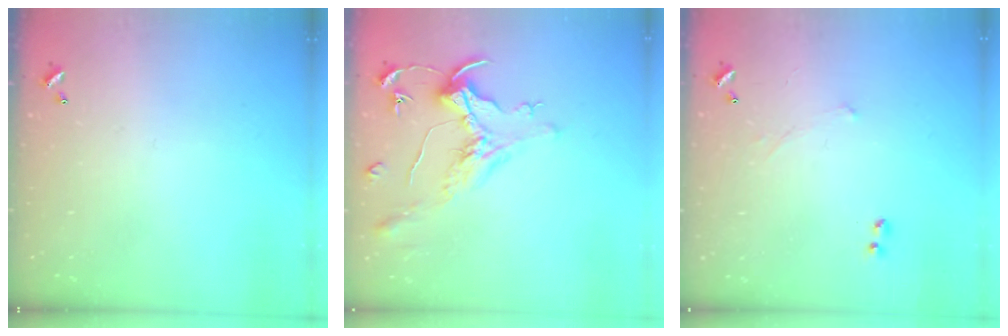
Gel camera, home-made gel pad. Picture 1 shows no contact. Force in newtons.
{"total": 1.6, "press": 1.4, "slide": 0.7}
{"total": 1.7, "press": 1.7, "slide": 0.4}